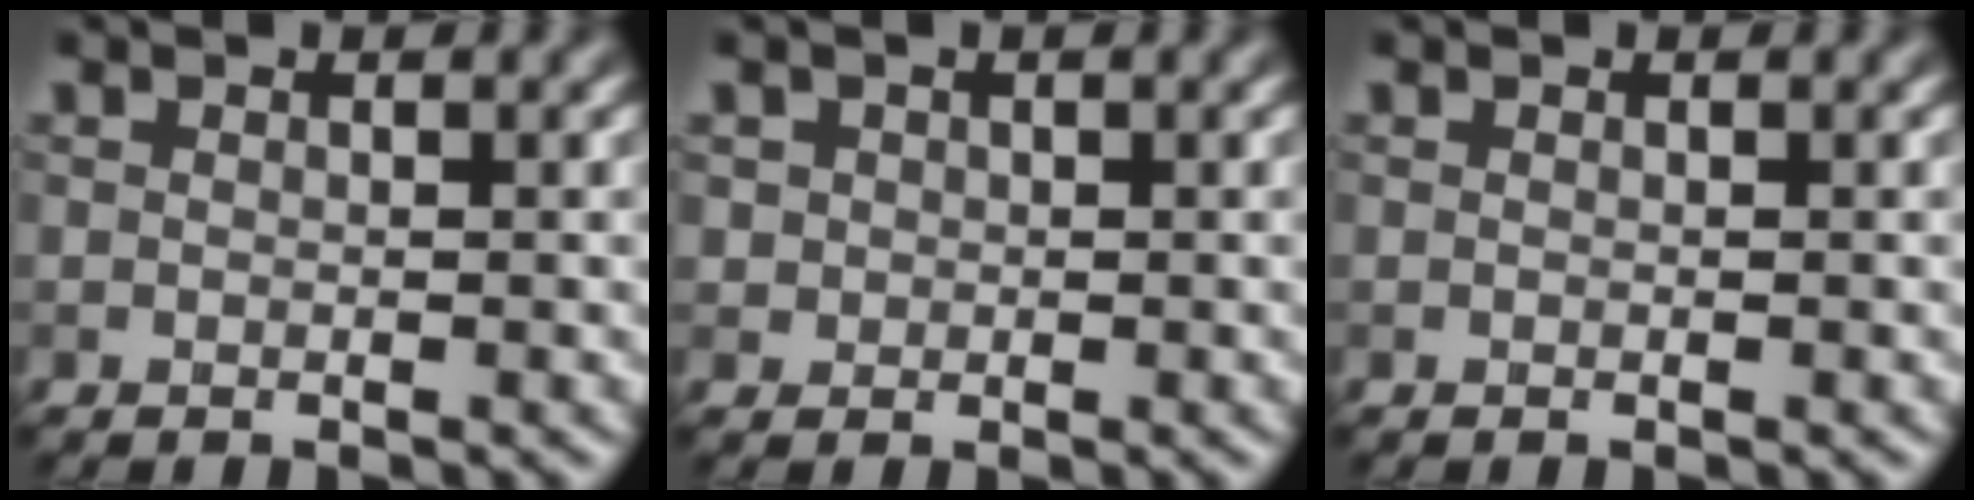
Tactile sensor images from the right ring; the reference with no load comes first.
{"total": 1.1, "force": [0.2, 1.1, 0.2], "torque": [0.008, -0.004, 0.006]}
{"total": 0.0}